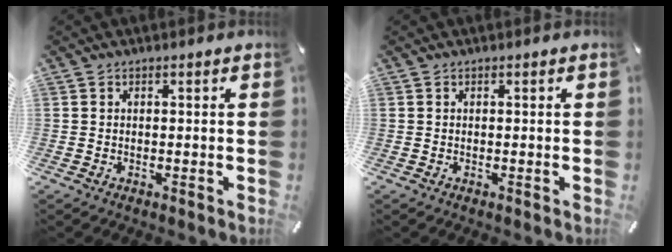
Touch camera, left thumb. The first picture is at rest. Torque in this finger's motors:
{"motor_torque": [-0.15, -0.15, 0.01, -0.01, 0.00]}